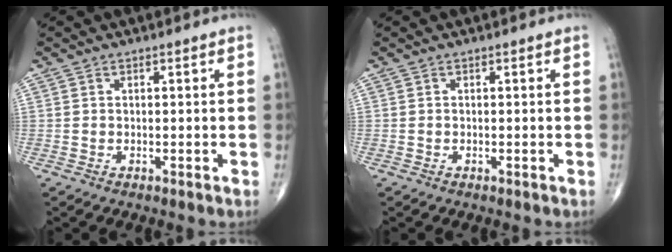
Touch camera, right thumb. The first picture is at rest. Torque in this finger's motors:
{"motor_torque": [-0.21, -0.07, -0.22, -0.33, -0.04]}